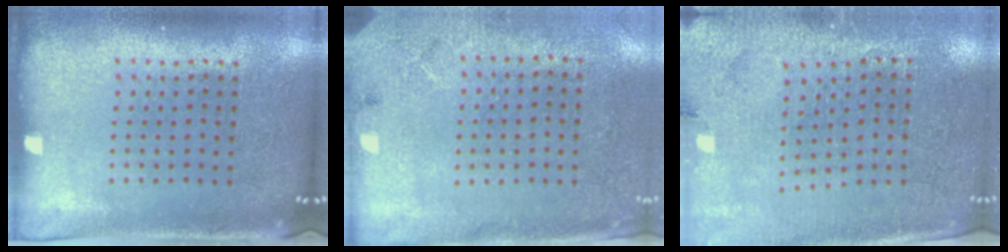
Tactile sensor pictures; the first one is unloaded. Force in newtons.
{"total": 2.7, "press": 2.2, "slide": 1.7}
{"total": 2.8, "press": 2.8, "slide": 0.5}